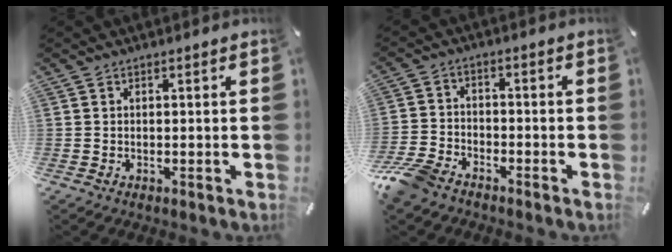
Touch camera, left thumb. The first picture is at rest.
{"total": 7.8, "force": [-6.2, 3.6, 2.9], "torque": [-0.071, 0.024, -0.124]}